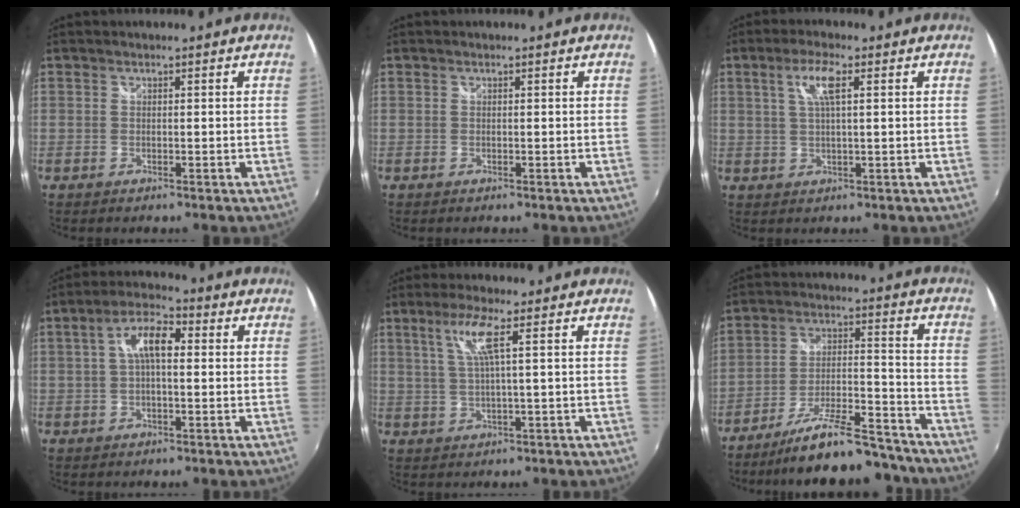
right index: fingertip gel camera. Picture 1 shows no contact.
{"total": 0.0}
{"total": 5.0, "force": [1.7, 0.8, 4.7], "torque": [-0.091, 0.004, 0.031]}
{"total": 7.2, "force": [0.9, 2.9, 6.5], "torque": [-0.125, 0.021, 0.013]}
{"total": 5.4, "force": [2.0, -0.5, 5.0], "torque": [-0.097, 0.001, 0.043]}
{"total": 19.2, "force": [-16.8, 3.7, 8.4], "torque": [-0.151, -0.002, -0.245]}